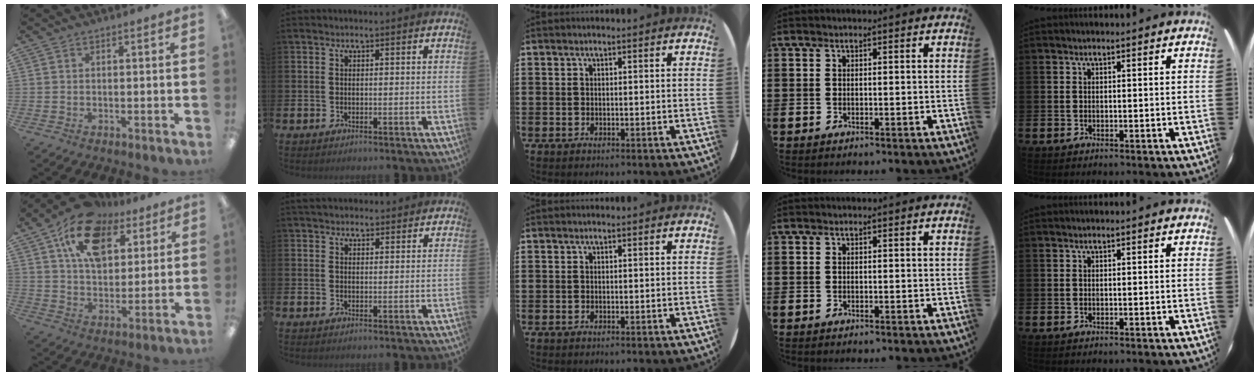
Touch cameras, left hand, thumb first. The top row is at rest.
{"thumb": {"total": 16.5, "force": [9.2, 10.0, 9.2], "torque": [-0.157, -0.031, 0.168]}, "index": {"total": 2.8, "force": [2.6, 1.0, 0.4], "torque": [-0.002, -0.008, 0.046]}}